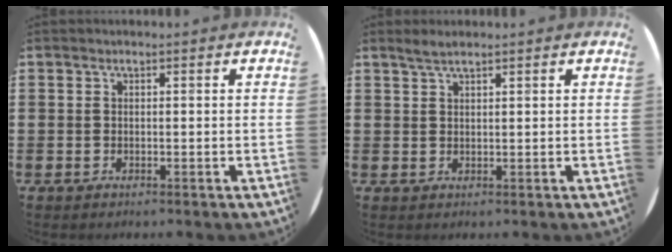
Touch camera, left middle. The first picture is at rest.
{"total": 1.7, "force": [1.5, 0.1, 0.9], "torque": [-0.018, 0.003, 0.027]}